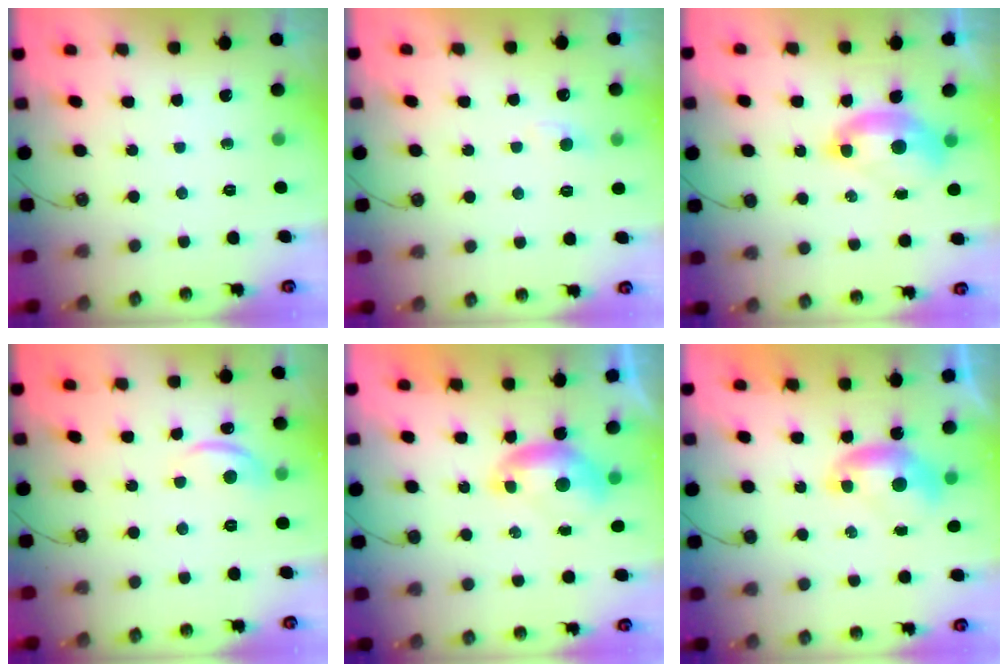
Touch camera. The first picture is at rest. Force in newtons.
{"total": 2.5, "press": 2.5, "slide": 0.6}
{"total": 2.7, "press": 2.6, "slide": 0.6}
{"total": 4.7, "press": 4.7, "slide": 0.5}
{"total": 0.0}
{"total": 0.0}